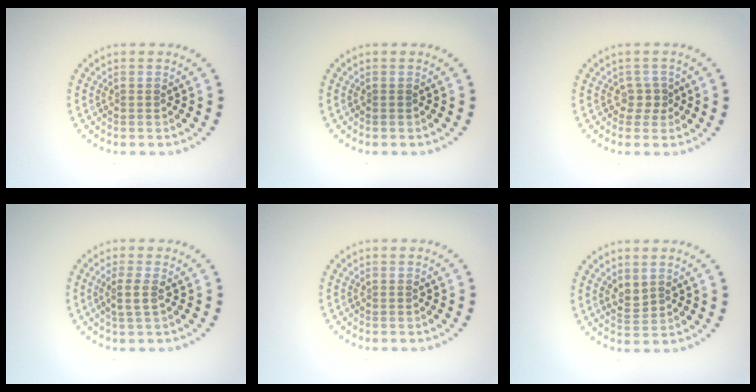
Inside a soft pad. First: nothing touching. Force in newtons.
{"total": 0.0}
{"total": 1.4, "press": 1.0, "slide": 1.0}
{"total": 1.6, "press": 1.2, "slide": 1.0}
{"total": 0.0}
{"total": 1.8, "press": 1.6, "slide": 0.8}